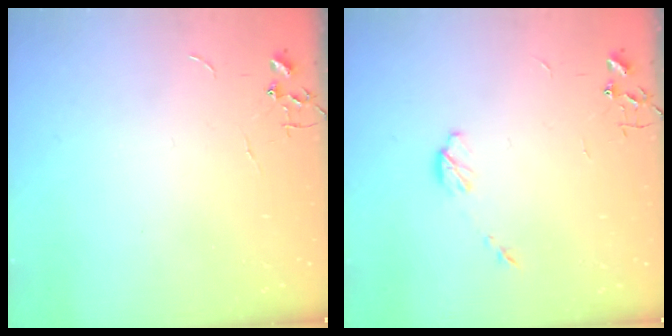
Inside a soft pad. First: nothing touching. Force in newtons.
{"total": 4.2, "press": 4.1, "slide": 0.6}